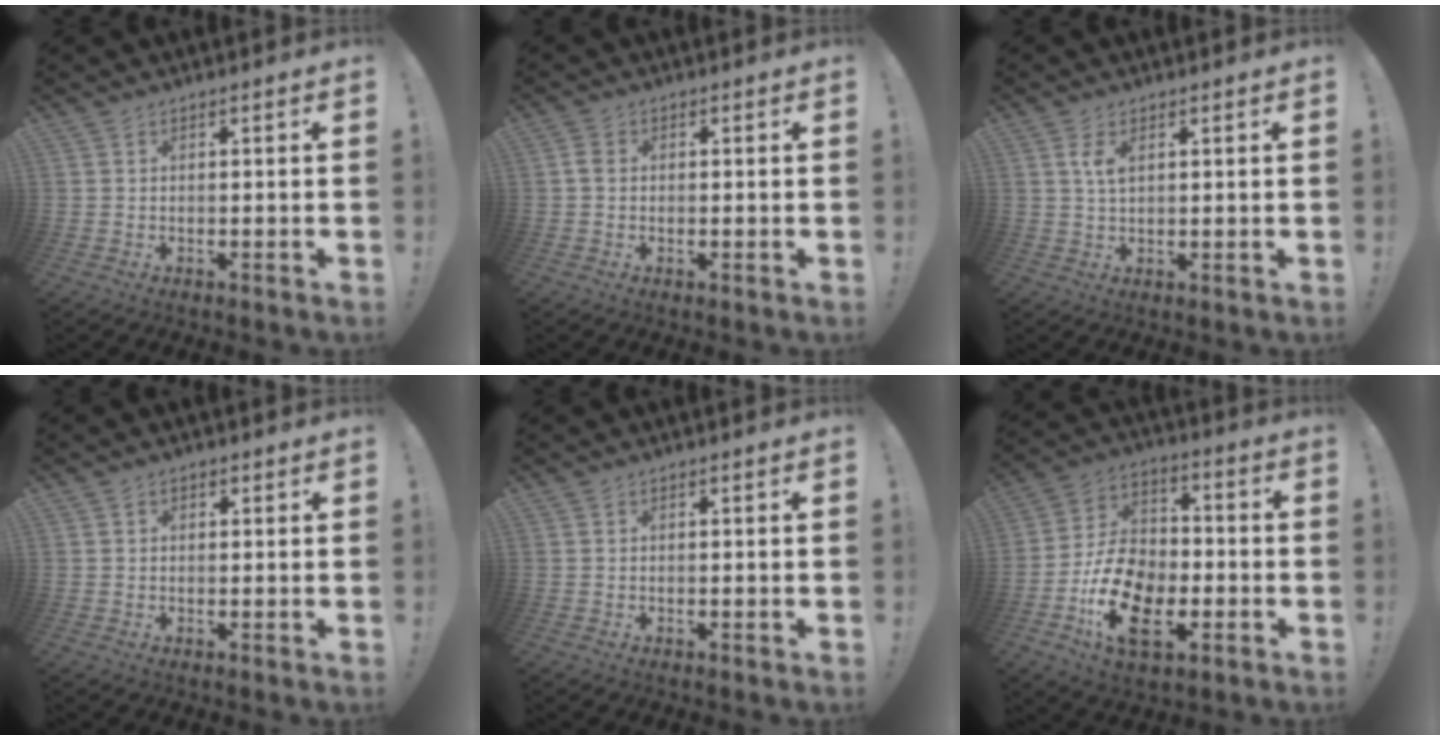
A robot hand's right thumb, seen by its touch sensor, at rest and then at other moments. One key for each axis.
{"total": 2.2, "fx": 0.1, "fy": 1.8, "fz": 1.3, "tx": -0.028, "ty": 0.008, "tz": 0.004}
{"total": 3.9, "fx": 1.5, "fy": 1.6, "fz": 3.2, "tx": -0.053, "ty": -0.002, "tz": 0.024}
{"total": 1.1, "fx": 0.3, "fy": 0.9, "fz": 0.5, "tx": -0.002, "ty": 0.000, "tz": 0.004}
{"total": 0.0}
{"total": 19.2, "fx": -6.9, "fy": 12.3, "fz": 13.0, "tx": -0.234, "ty": 0.041, "tz": -0.111}